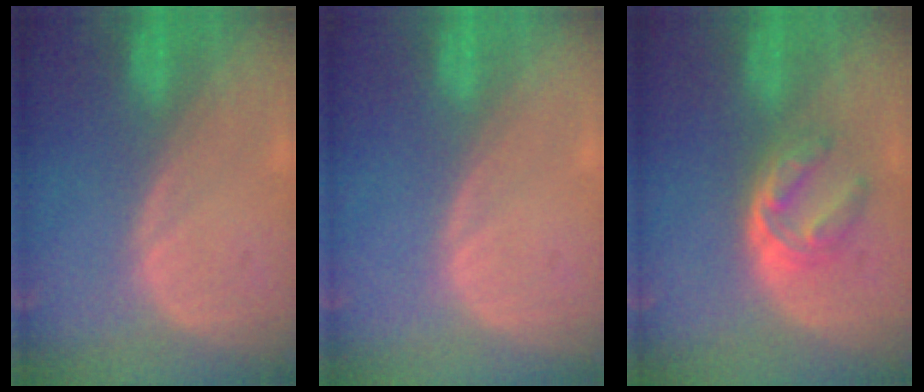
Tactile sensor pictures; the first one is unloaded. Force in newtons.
{"total": 0.0}
{"total": 6.0, "press": 5.0, "slide": 3.3}